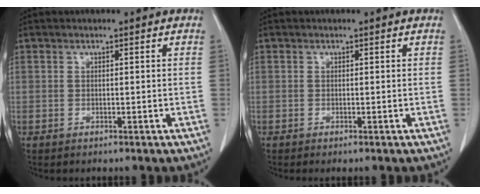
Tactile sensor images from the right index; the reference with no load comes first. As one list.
[{"total": 0.0}]